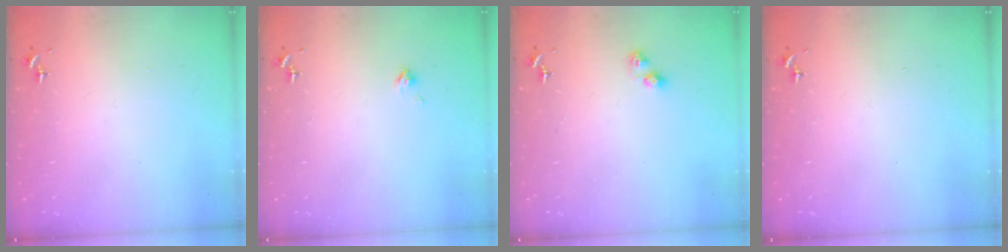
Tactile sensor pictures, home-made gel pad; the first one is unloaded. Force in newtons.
{"total": 2.1, "press": 2.1, "slide": 0.2}
{"total": 4.3, "press": 4.3, "slide": 0.5}
{"total": 0.0}